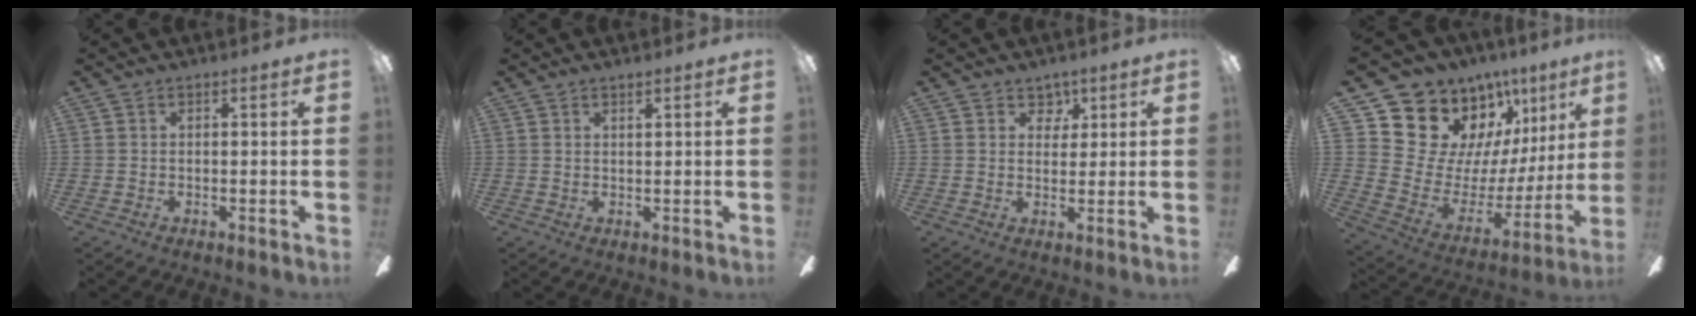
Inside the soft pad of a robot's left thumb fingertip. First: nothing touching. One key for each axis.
{"total": 1.1, "fx": 1.0, "fy": 0.1, "fz": 0.5, "tx": -0.011, "ty": -0.001, "tz": 0.017}
{"total": 4.2, "fx": 2.8, "fy": 2.9, "fz": 1.2, "tx": -0.001, "ty": -0.011, "tz": 0.047}
{"total": 18.1, "fx": 13.4, "fy": 11.0, "fz": 5.4, "tx": -0.091, "ty": -0.113, "tz": 0.271}